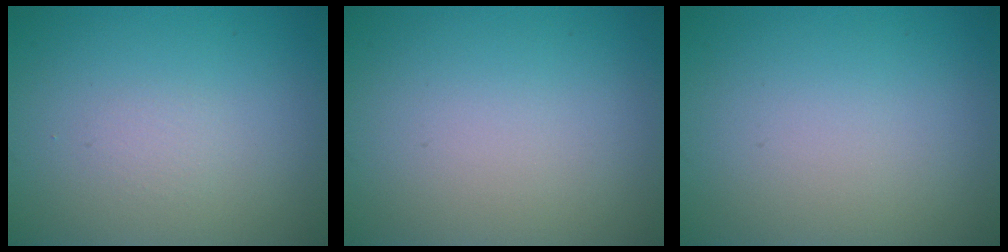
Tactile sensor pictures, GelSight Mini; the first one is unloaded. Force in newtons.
{"total": 0.0}
{"total": 0.0}